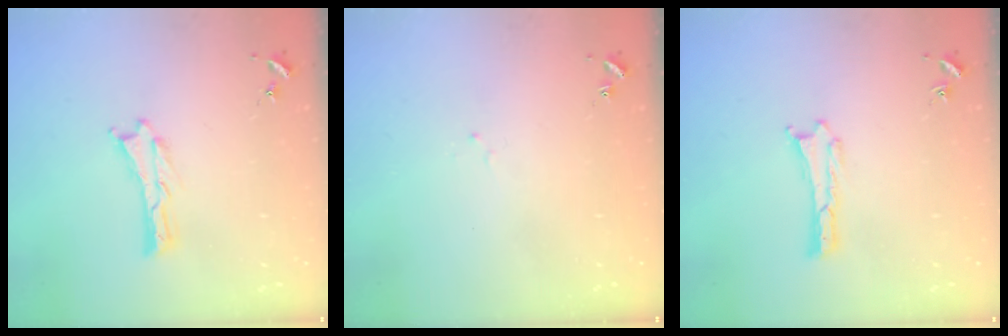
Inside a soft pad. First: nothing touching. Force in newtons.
{"total": 1.1, "press": 1.0, "slide": 0.2}
{"total": 0.0}